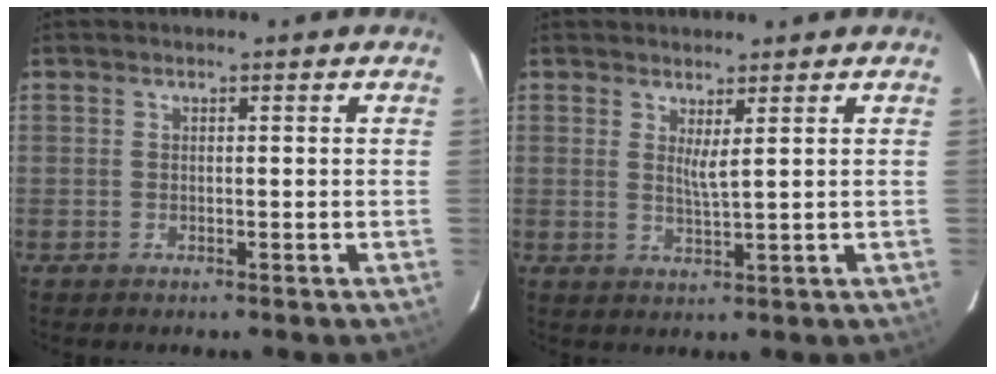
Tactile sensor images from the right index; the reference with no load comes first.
{"total": 2.6, "force": [1.4, -0.3, 2.1], "torque": [-0.038, -0.008, 0.022]}